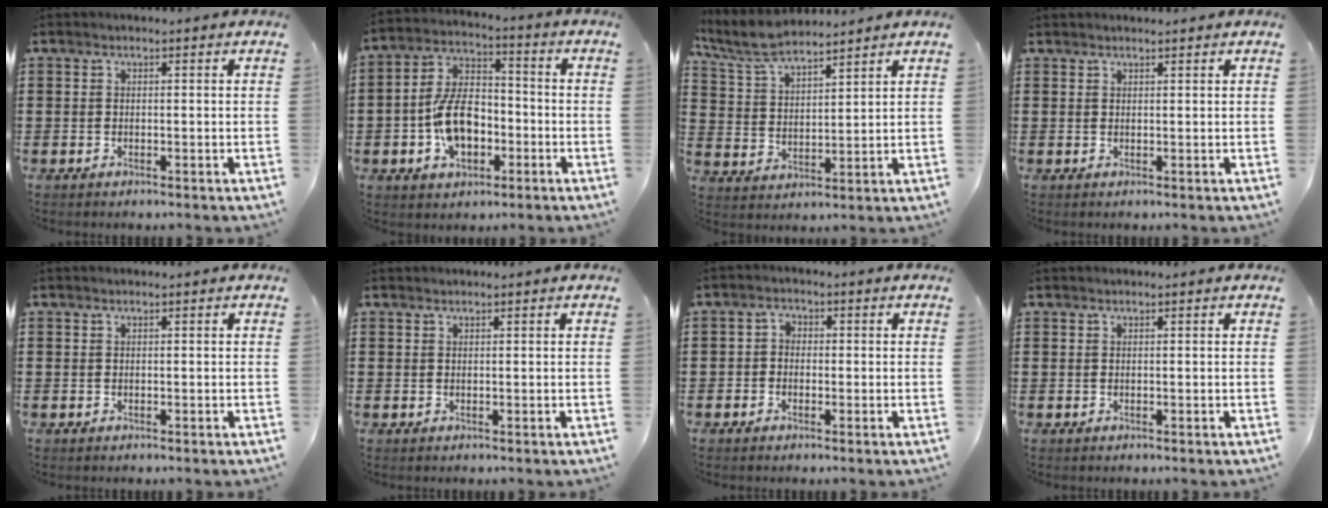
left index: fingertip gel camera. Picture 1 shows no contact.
{"total": 9.9, "force": [-2.7, 6.1, 7.3], "torque": [-0.168, 0.013, -0.054]}
{"total": 7.1, "force": [6.3, 1.5, 3.1], "torque": [-0.081, -0.017, 0.115]}
{"total": 0.8, "force": [0.8, 0.1, 0.0], "torque": [-0.002, -0.001, 0.017]}
{"total": 0.0}
{"total": 0.6, "force": [0.6, 0.2, 0.1], "torque": [-0.004, 0.000, 0.012]}
{"total": 1.6, "force": [-0.7, 1.3, 0.5], "torque": [-0.015, 0.008, -0.018]}
{"total": 1.0, "force": [0.7, 0.0, 0.8], "torque": [-0.015, -0.001, 0.013]}